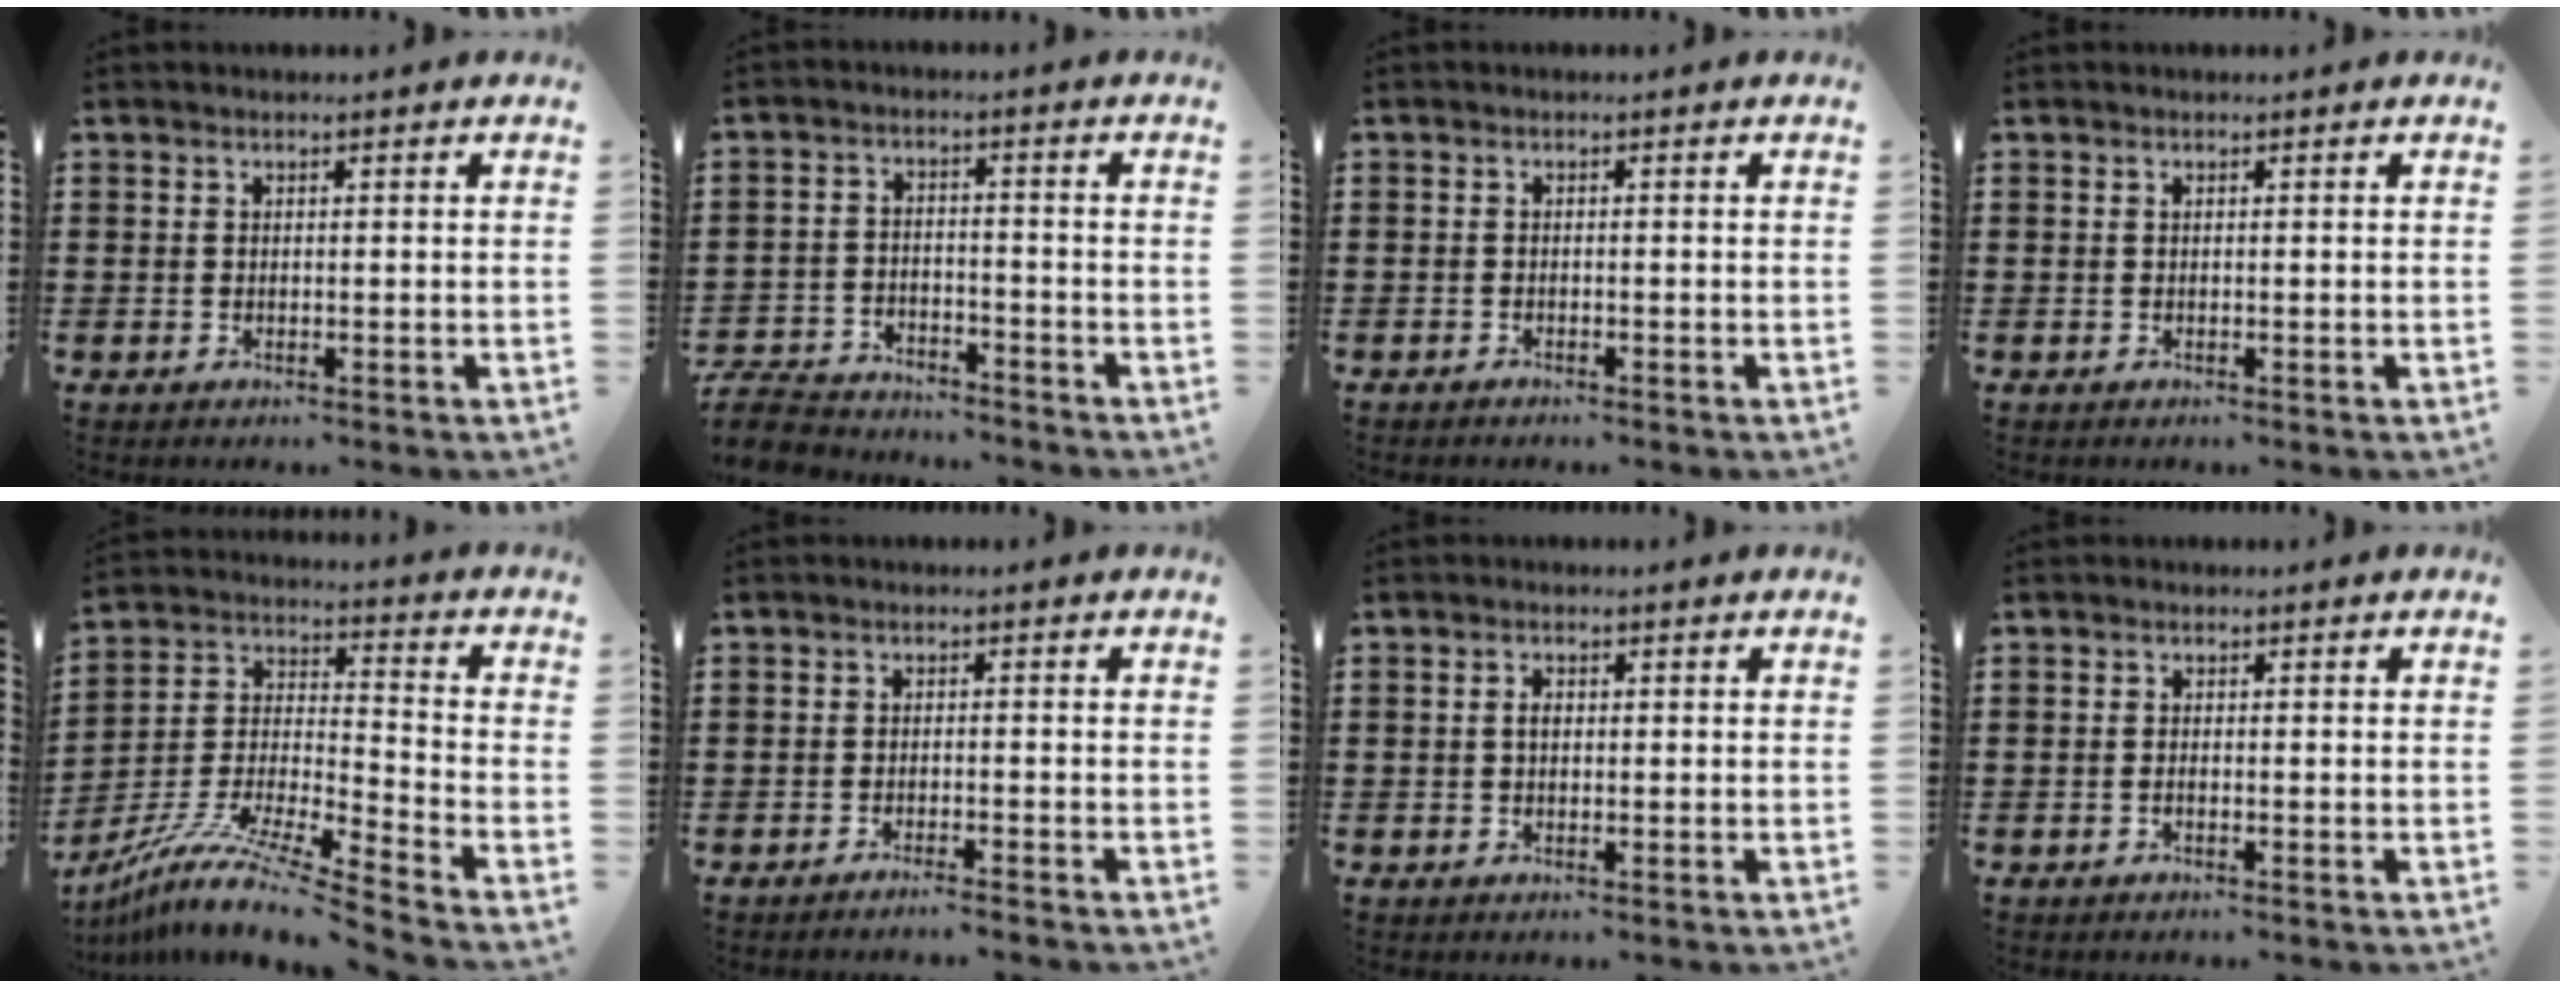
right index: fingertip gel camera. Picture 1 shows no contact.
{"total": 5.9, "force": [-5.8, 0.9, 0.7], "torque": [-0.036, -0.001, -0.122]}
{"total": 0.9, "force": [-0.9, 0.0, 0.0], "torque": [-0.001, -0.001, -0.019]}
{"total": 0.0}
{"total": 10.6, "force": [-9.2, -0.2, 5.2], "torque": [-0.110, -0.004, -0.188]}
{"total": 1.9, "force": [-1.8, -0.4, 0.4], "torque": [-0.006, 0.000, -0.035]}
{"total": 1.4, "force": [0.1, 0.8, 1.1], "torque": [-0.024, 0.005, 0.000]}
{"total": 0.6, "force": [-0.4, 0.0, 0.4], "torque": [-0.010, -0.005, -0.006]}